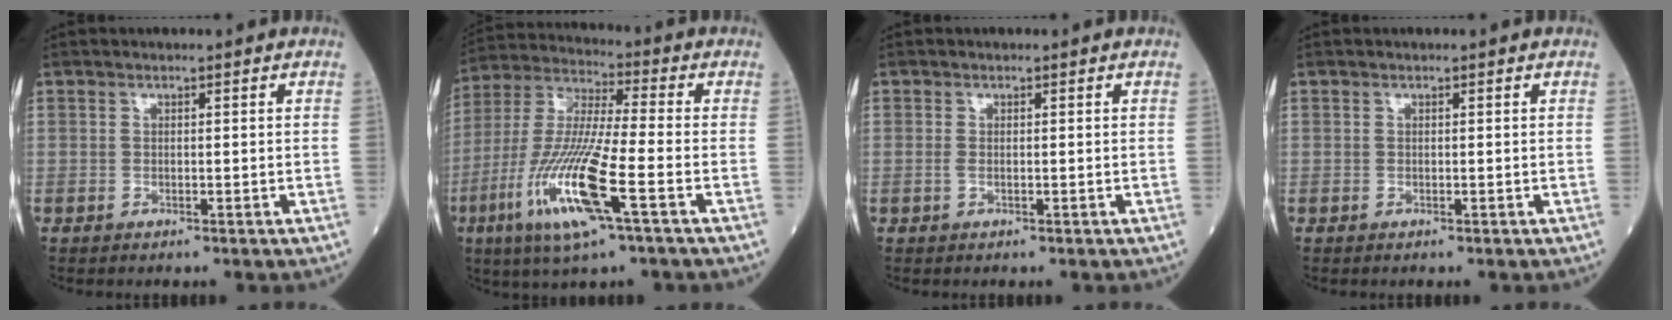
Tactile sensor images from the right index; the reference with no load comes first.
{"total": 16.0, "force": [-6.1, 1.0, 14.8], "torque": [-0.313, -0.020, -0.117]}
{"total": 0.5, "force": [-0.1, 0.1, 0.5], "torque": [-0.013, -0.001, -0.003]}
{"total": 0.0}